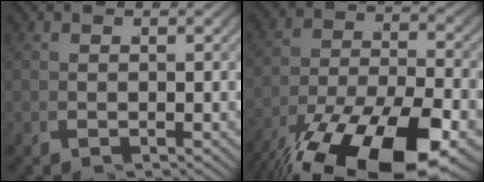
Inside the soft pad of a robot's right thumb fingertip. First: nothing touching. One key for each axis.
{"total": 12.2, "fx": -5.1, "fy": 6.1, "fz": 9.3, "tx": -0.160, "ty": -0.044, "tz": -0.052}